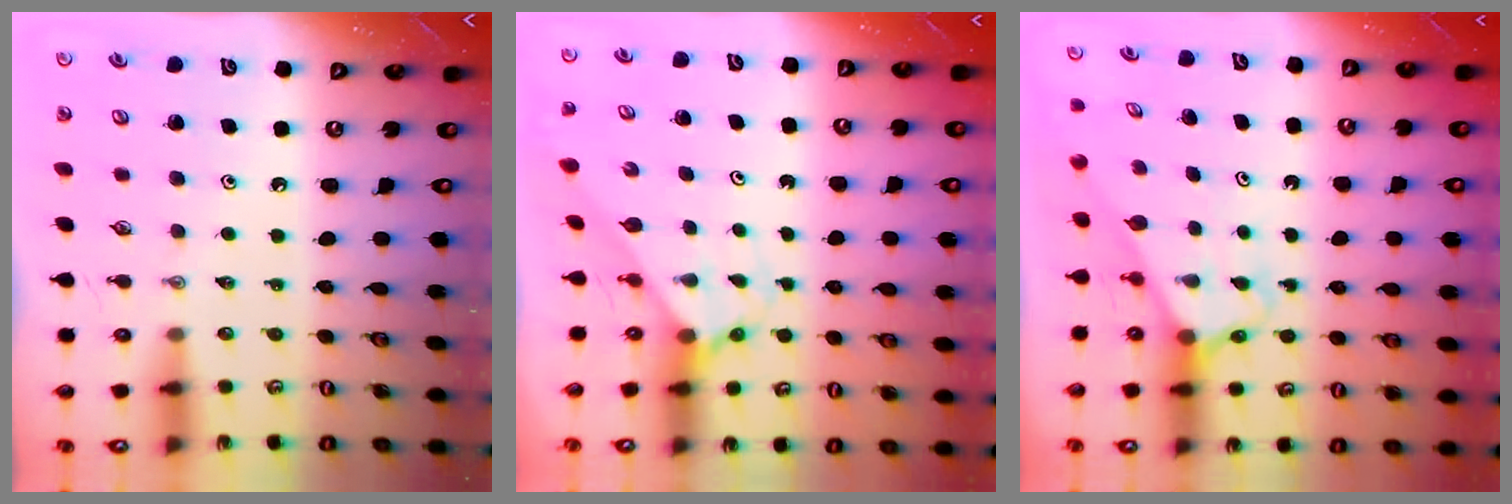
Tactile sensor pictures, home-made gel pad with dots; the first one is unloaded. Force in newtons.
{"total": 2.6, "press": 2.6, "slide": 0.2}
{"total": 2.7, "press": 2.7, "slide": 0.1}